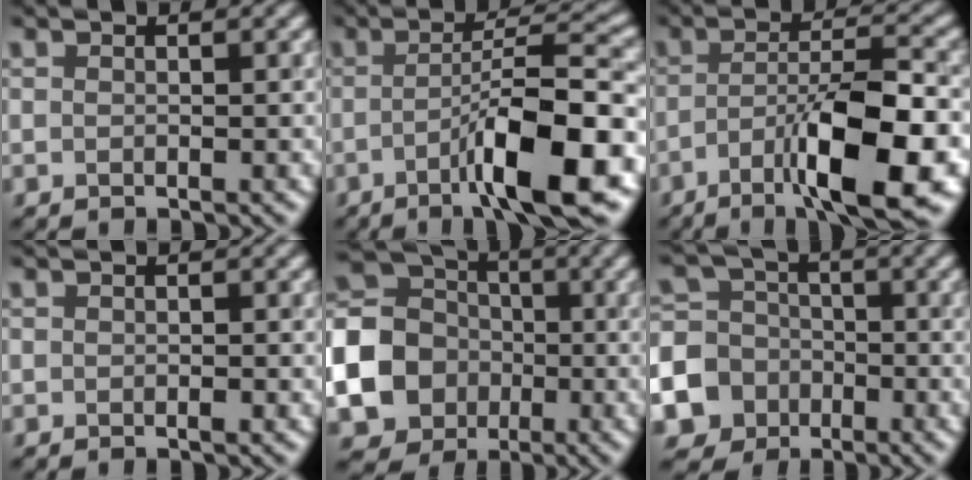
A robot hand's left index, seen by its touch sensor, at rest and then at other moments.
{"total": 9.6, "force": [-3.5, 1.7, 8.7], "torque": [-0.123, 0.013, -0.066]}
{"total": 9.8, "force": [-4.3, 2.1, 8.5], "torque": [-0.136, 0.006, -0.073]}
{"total": 0.5, "force": [-0.1, 0.3, 0.4], "torque": [-0.005, -0.001, -0.001]}
{"total": 19.1, "force": [-4.3, 17.7, 5.7], "torque": [-0.181, -0.021, -0.117]}
{"total": 10.2, "force": [-3.9, 9.1, 2.3], "torque": [-0.069, -0.023, -0.091]}